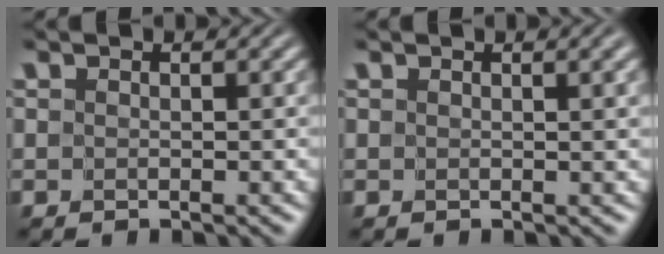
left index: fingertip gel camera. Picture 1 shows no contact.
{"total": 1.3, "force": [0.5, 0.2, 1.2], "torque": [-0.014, 0.002, 0.007]}